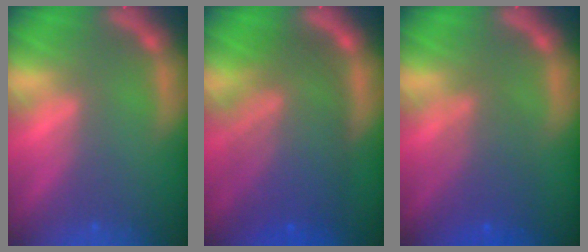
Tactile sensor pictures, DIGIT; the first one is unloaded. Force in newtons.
{"total": 10.1}
{"total": 4.6}